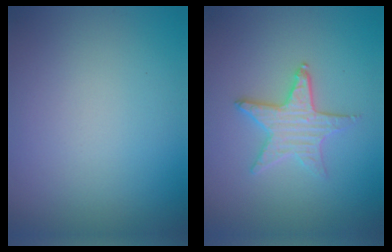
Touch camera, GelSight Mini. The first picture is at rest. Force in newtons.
{"total": 2.9, "press": 2.8, "slide": 0.8}